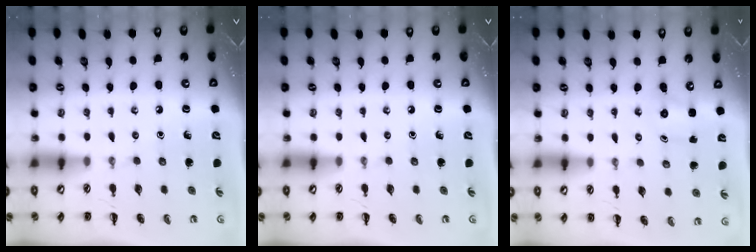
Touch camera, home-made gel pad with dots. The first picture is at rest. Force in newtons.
{"total": 0.0}
{"total": 2.4, "press": 2.4, "slide": 0.6}